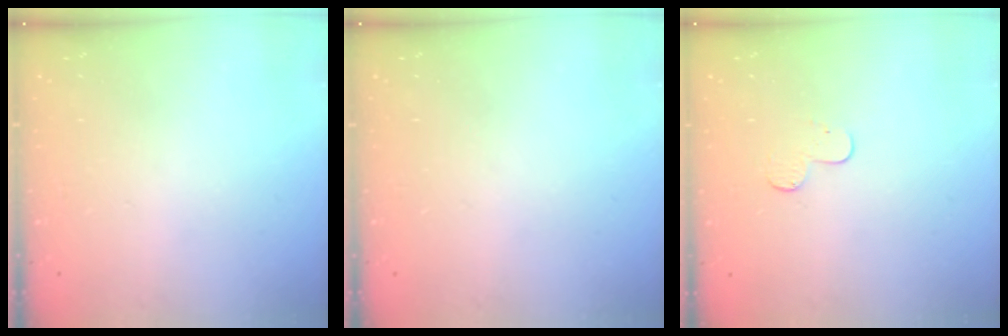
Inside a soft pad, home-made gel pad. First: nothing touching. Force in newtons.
{"total": 0.0}
{"total": 4.9, "press": 4.9, "slide": 0.5}